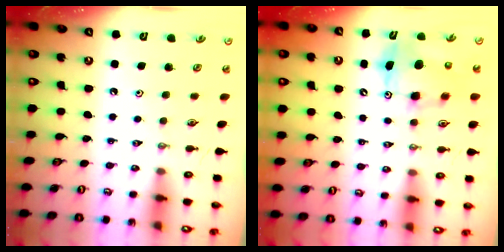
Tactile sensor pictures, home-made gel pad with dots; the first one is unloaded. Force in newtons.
{"total": 8.1, "press": 7.8, "slide": 2.2}